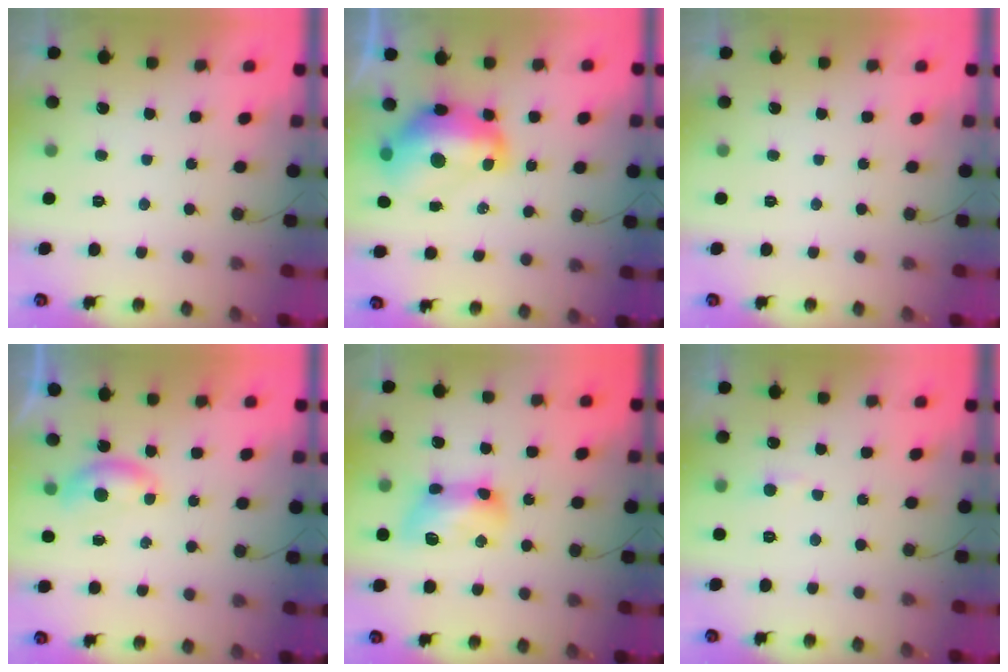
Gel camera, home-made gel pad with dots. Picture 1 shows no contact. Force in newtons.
{"total": 15.7, "press": 15.6, "slide": 1.6}
{"total": 0.0}
{"total": 4.8, "press": 4.8, "slide": 0.4}
{"total": 11.5, "press": 11.5, "slide": 0.5}
{"total": 3.1, "press": 3.1, "slide": 0.4}